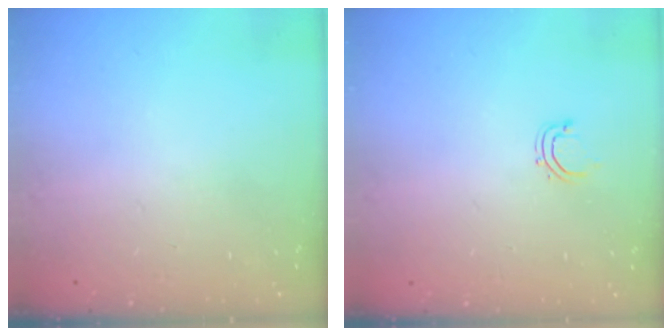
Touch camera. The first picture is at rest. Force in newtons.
{"total": 2.8, "press": 2.7, "slide": 0.5}